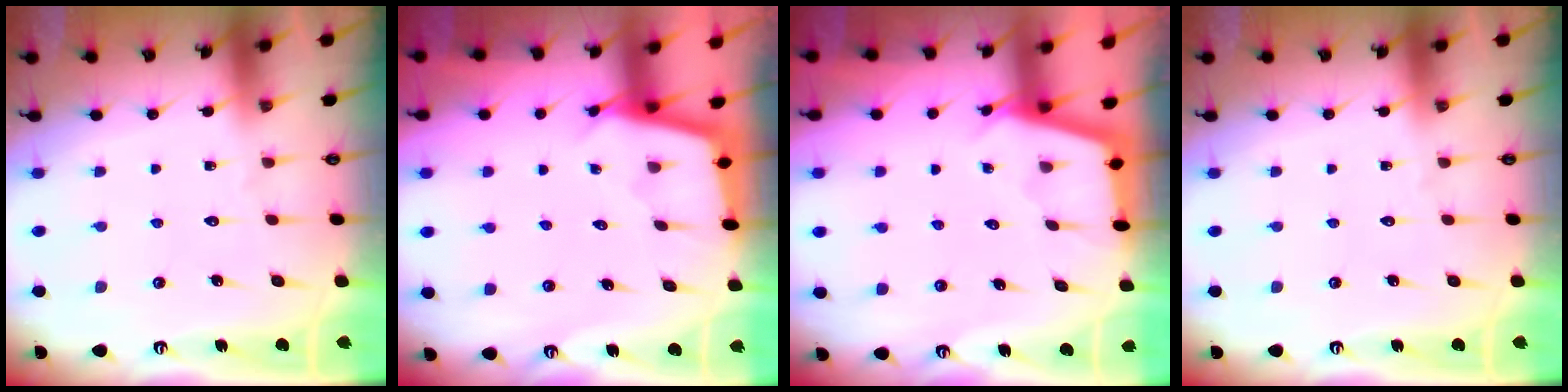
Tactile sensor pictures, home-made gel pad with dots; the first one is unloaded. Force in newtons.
{"total": 2.3, "press": 2.3, "slide": 0.2}
{"total": 2.3, "press": 2.3, "slide": 0.1}
{"total": 0.0}